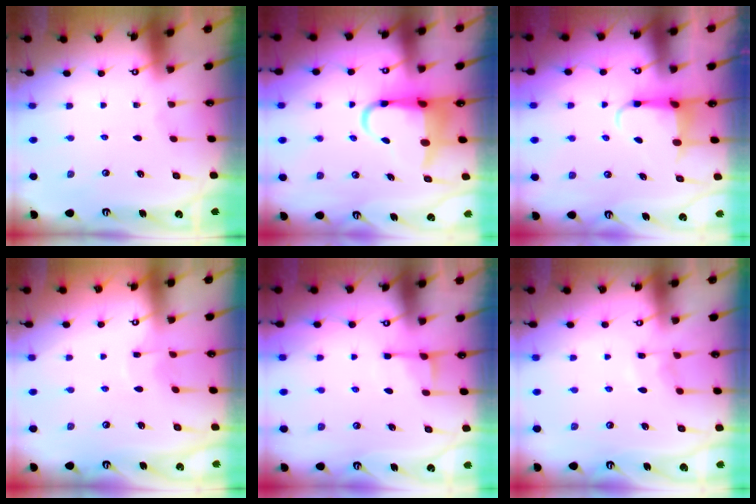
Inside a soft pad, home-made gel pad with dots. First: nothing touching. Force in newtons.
{"total": 7.6, "press": 7.4, "slide": 1.7}
{"total": 4.0, "press": 3.9, "slide": 0.5}
{"total": 2.8, "press": 2.8, "slide": 0.4}
{"total": 6.4, "press": 6.4, "slide": 0.6}
{"total": 5.3, "press": 5.3, "slide": 0.4}